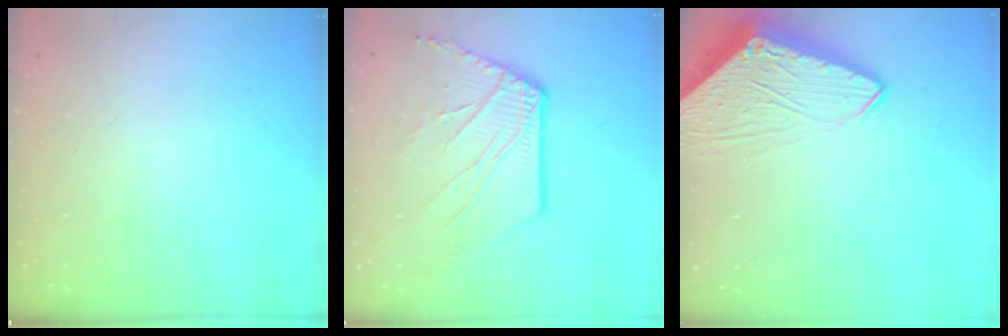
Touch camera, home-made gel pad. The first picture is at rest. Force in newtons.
{"total": 10.5, "press": 10.4, "slide": 1.5}
{"total": 7.1, "press": 7.0, "slide": 0.7}